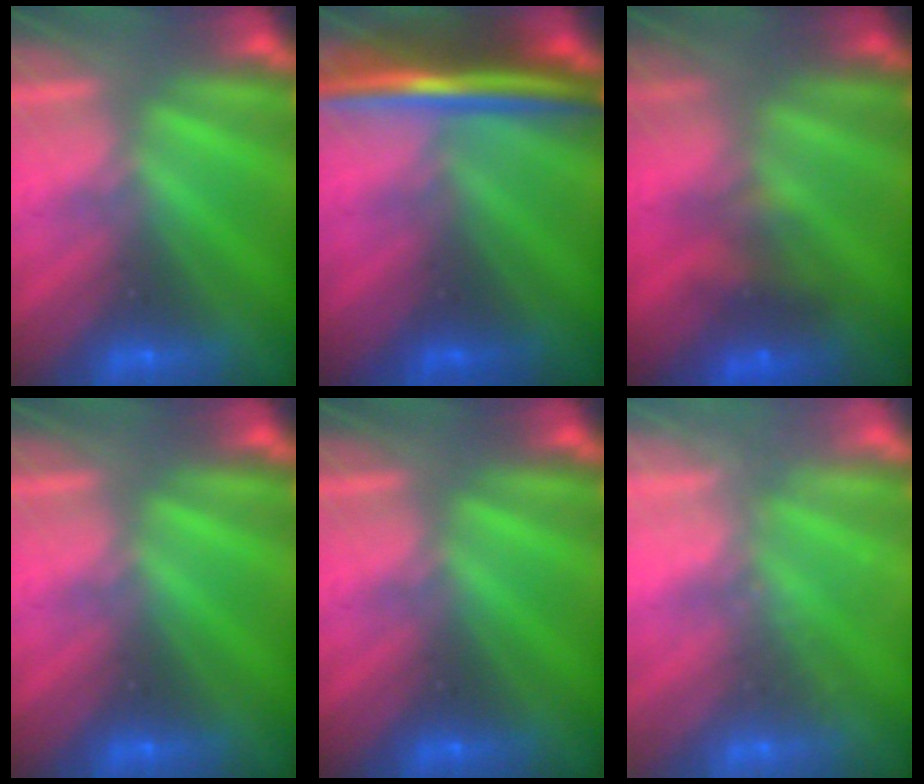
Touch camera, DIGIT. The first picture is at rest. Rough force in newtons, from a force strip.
{"total": 6.9}
{"total": 4.8}
{"total": 0.0}
{"total": 0.0}
{"total": 1.8}